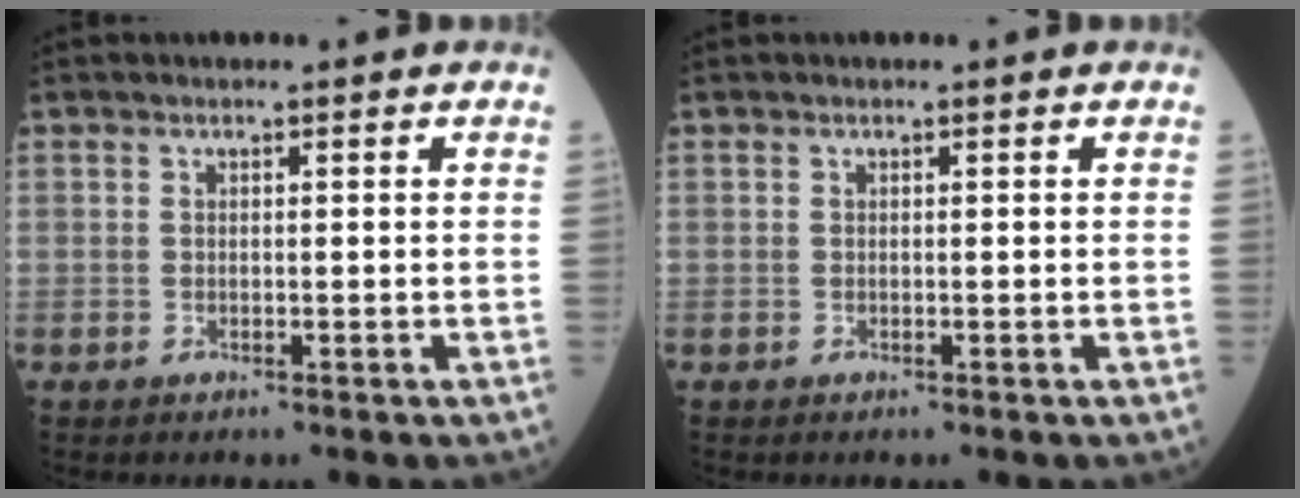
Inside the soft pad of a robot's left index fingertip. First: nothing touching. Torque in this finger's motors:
{"motor_torque": [0.06, 0.06, 0.00, 0.00]}